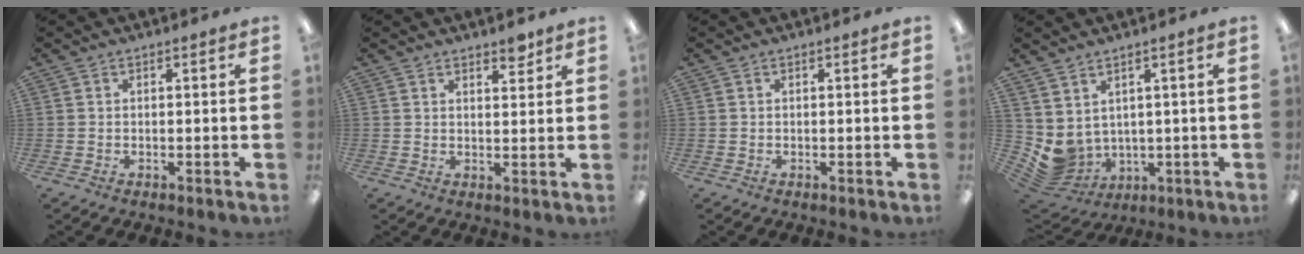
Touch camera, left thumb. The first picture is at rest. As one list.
[{"total": 3.4, "force": [2.9, 1.0, 1.4], "torque": [-0.006, -0.018, 0.047]}, {"total": 0.0}, {"total": 5.3, "force": [2.0, 4.6, 1.8], "torque": [-0.069, -0.030, 0.043]}]